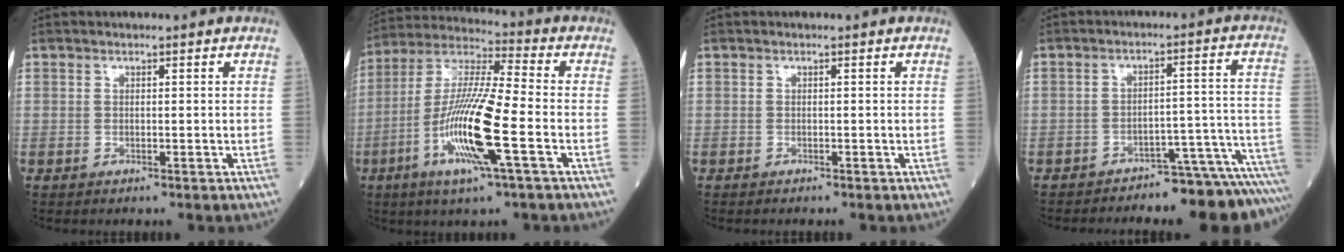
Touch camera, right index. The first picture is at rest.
{"total": 15.3, "force": [-4.8, 0.8, 14.6], "torque": [-0.296, -0.011, -0.094]}
{"total": 0.0}
{"total": 14.1, "force": [-13.4, 0.1, 4.4], "torque": [-0.007, 0.040, -0.171]}